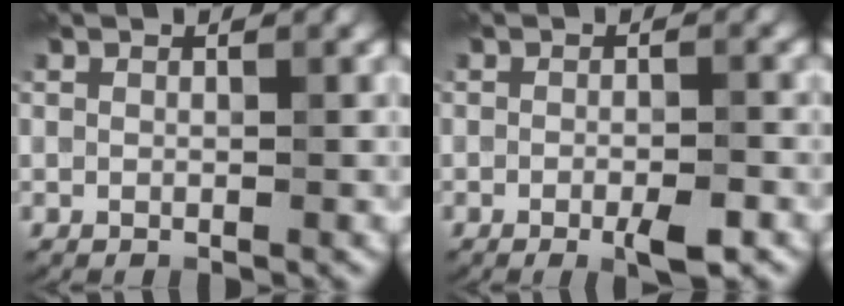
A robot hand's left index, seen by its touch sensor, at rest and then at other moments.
{"total": 2.8, "force": [-1.4, 0.6, 2.4], "torque": [-0.040, -0.005, -0.023]}